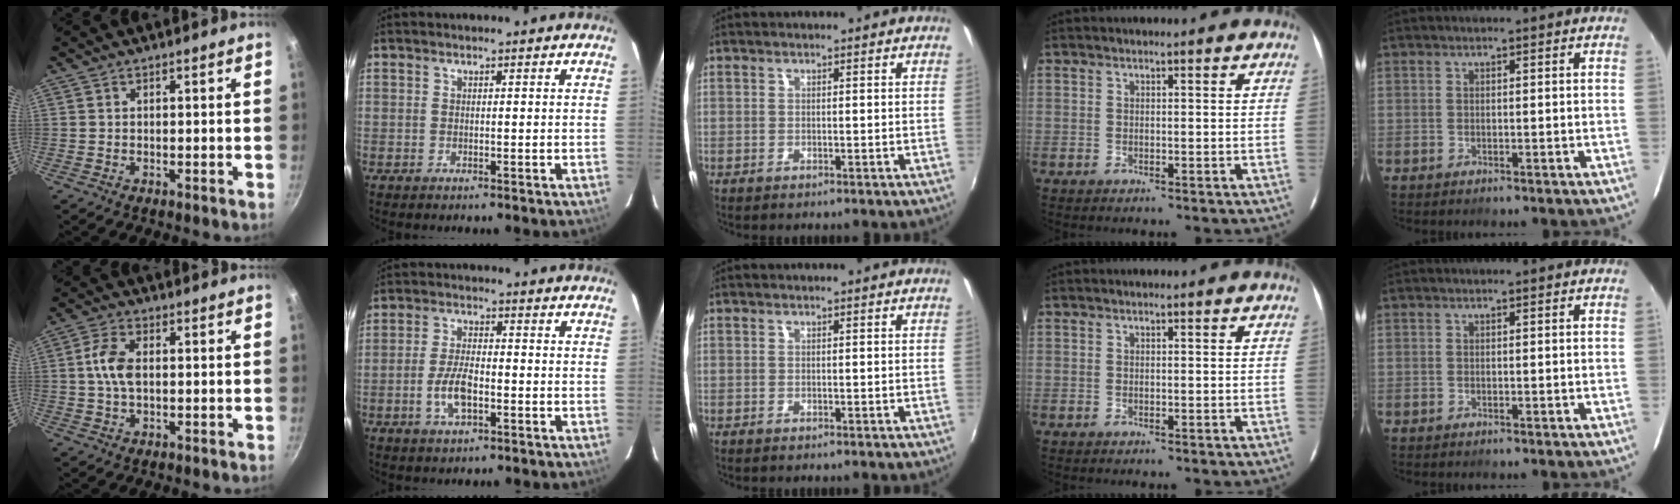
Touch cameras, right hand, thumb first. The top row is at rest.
{"thumb": {"total": 6.0, "force": [0.3, 3.5, 4.9], "torque": [-0.097, 0.013, 0.001]}, "index": {"total": 6.6, "force": [-2.3, 2.7, 5.5], "torque": [-0.116, 0.000, -0.043]}}